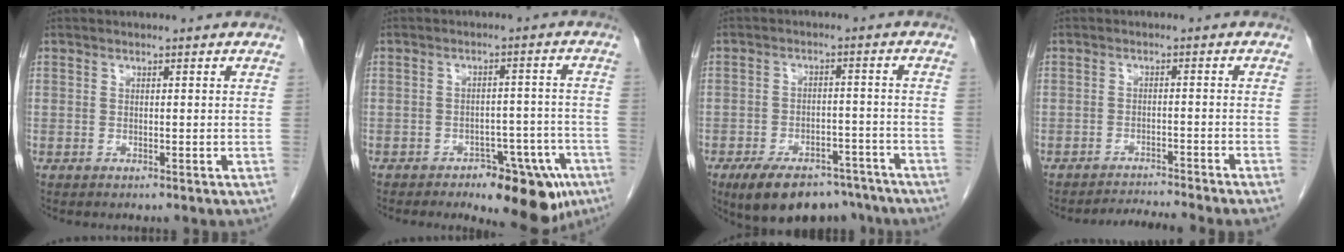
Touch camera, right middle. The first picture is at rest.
{"total": 11.9, "force": [-7.8, 4.9, 7.4], "torque": [-0.061, 0.015, -0.105]}
{"total": 13.5, "force": [-10.2, 6.4, 6.2], "torque": [-0.095, 0.012, -0.150]}
{"total": 4.8, "force": [-4.4, -1.9, 0.7], "torque": [-0.010, -0.006, -0.068]}